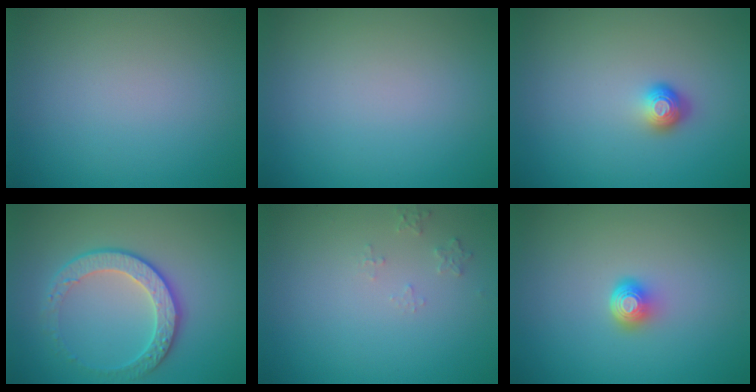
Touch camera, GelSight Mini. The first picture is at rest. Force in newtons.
{"total": 0.0}
{"total": 1.7, "press": 1.3, "slide": 1.2}
{"total": 3.7, "press": 3.3, "slide": 1.7}
{"total": 1.1, "press": 1.1, "slide": 0.2}
{"total": 2.1, "press": 1.4, "slide": 1.6}